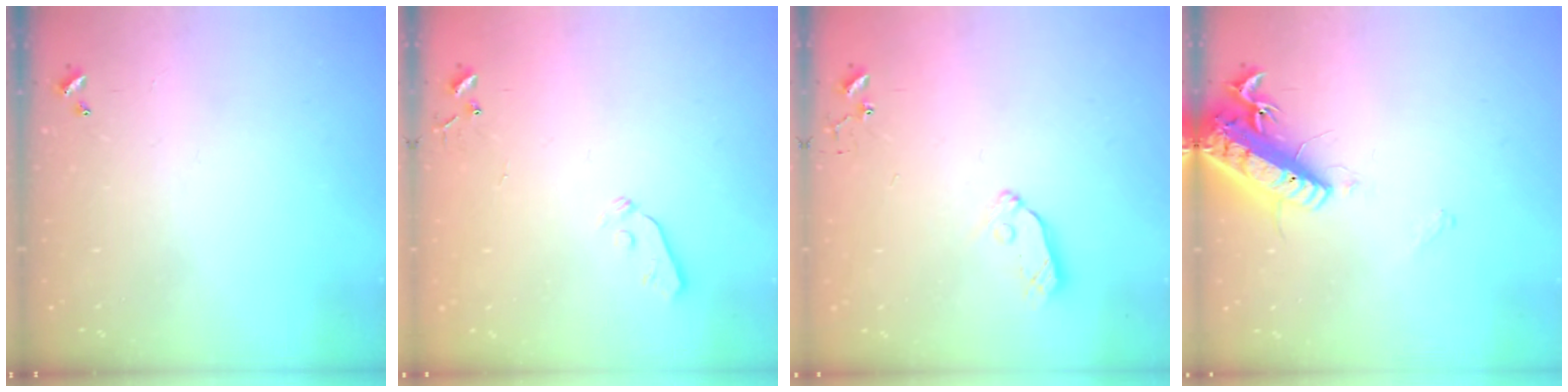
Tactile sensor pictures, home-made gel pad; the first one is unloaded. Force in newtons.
{"total": 4.1, "press": 4.0, "slide": 0.6}
{"total": 7.3, "press": 7.3, "slide": 0.4}
{"total": 16.3, "press": 15.9, "slide": 3.8}